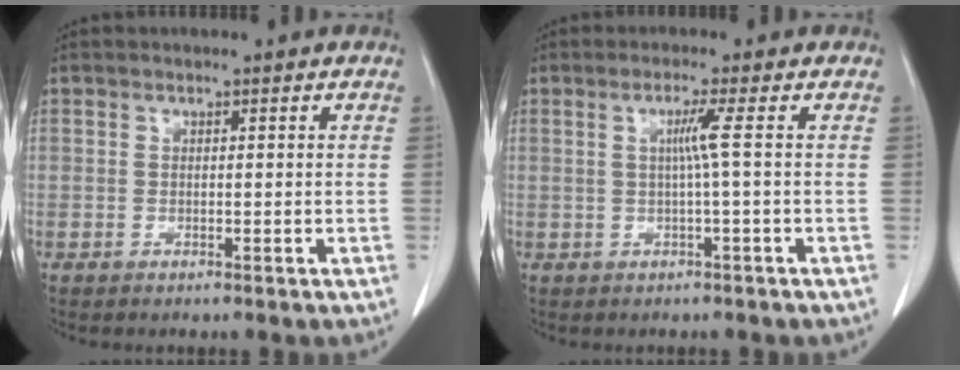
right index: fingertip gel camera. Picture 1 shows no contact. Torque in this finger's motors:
{"motor_torque": [0.36, -0.01, 0.08, 0.06]}